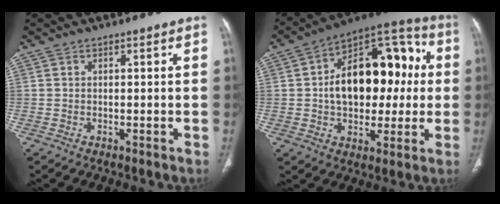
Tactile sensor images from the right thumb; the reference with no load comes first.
{"total": 22.6, "force": [1.8, 13.8, 17.8], "torque": [-0.227, 0.039, 0.028]}